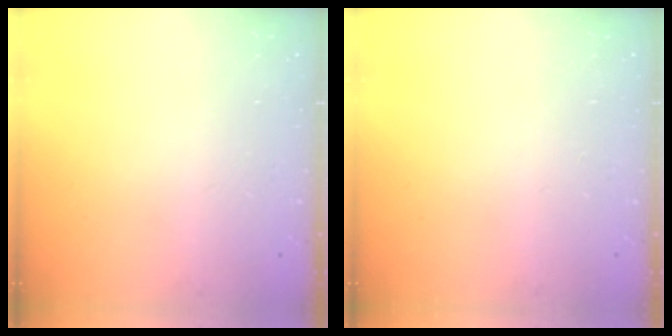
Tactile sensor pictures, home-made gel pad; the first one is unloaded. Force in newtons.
{"total": 0.0}